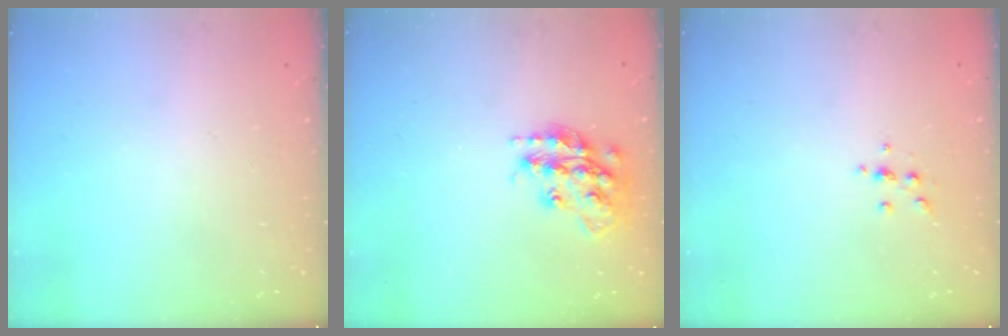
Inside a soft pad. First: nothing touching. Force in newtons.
{"total": 17.3, "press": 17.3, "slide": 1.2}
{"total": 3.8, "press": 3.6, "slide": 1.2}